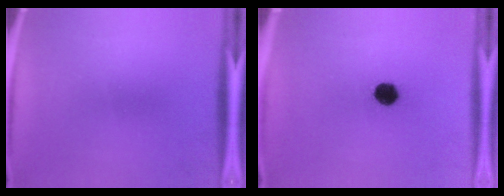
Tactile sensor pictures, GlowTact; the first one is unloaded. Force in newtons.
{"total": 5.3}